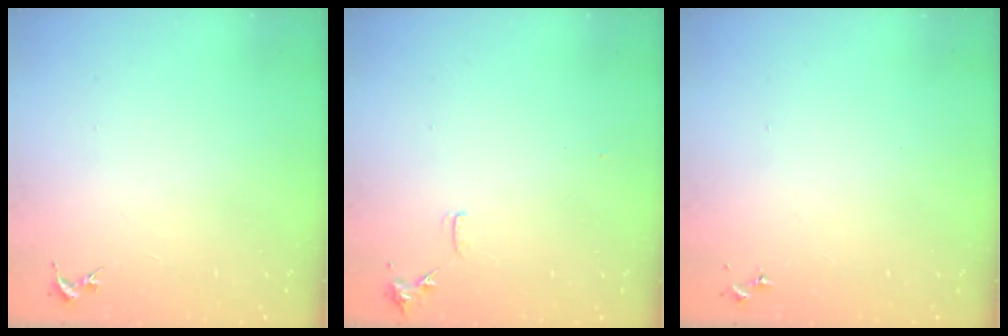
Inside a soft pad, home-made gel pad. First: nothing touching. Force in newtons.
{"total": 6.8, "press": 6.7, "slide": 0.9}
{"total": 0.0}